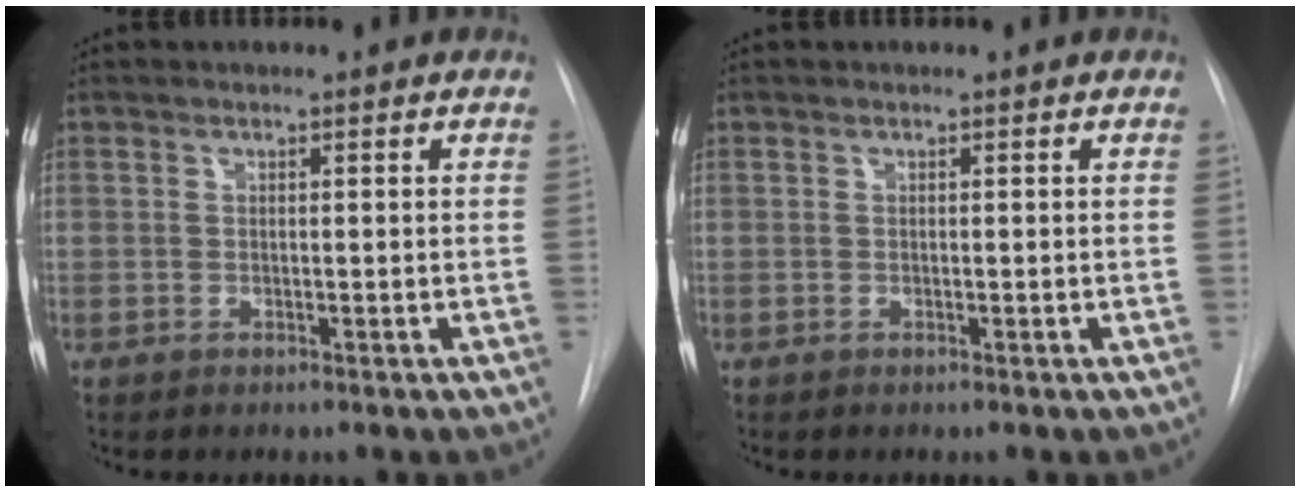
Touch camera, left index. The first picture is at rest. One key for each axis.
{"total": 0.0}